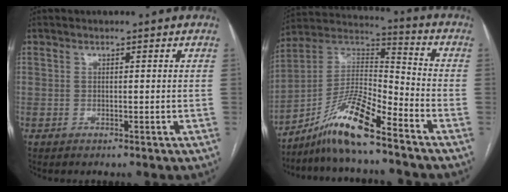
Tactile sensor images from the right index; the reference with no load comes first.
{"total": 12.2, "force": [-8.9, 1.0, 8.4], "torque": [-0.166, 0.013, -0.165]}